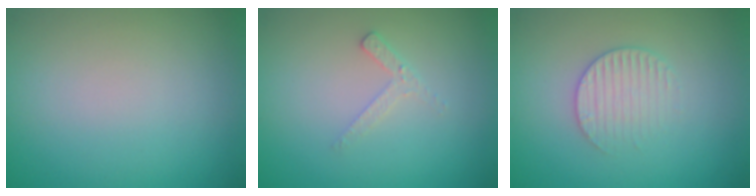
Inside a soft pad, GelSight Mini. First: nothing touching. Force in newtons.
{"total": 1.6, "press": 1.5, "slide": 0.4}
{"total": 2.5, "press": 2.5, "slide": 0.4}